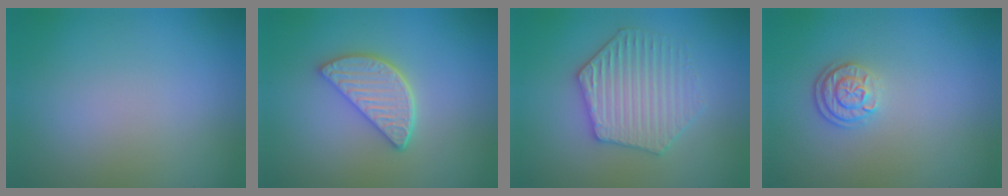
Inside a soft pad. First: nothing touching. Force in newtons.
{"total": 4.1, "press": 3.3, "slide": 2.5}
{"total": 4.1, "press": 4.1, "slide": 0.7}
{"total": 2.5, "press": 2.0, "slide": 1.5}